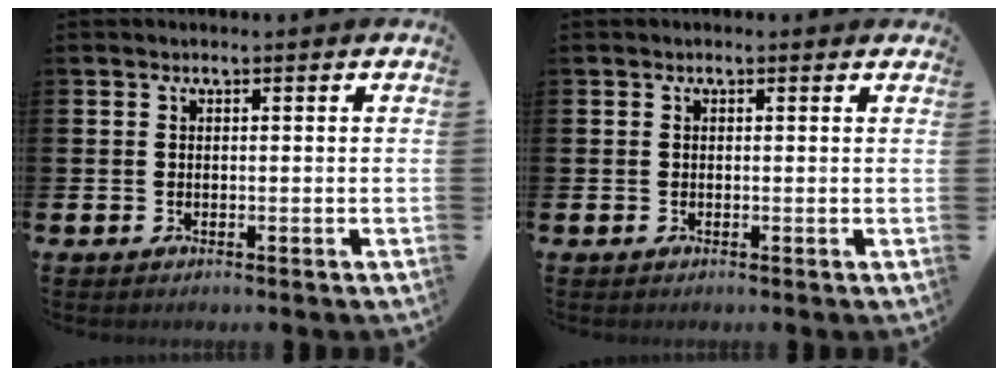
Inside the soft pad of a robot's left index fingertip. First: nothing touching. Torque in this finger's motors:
{"motor_torque": [0.71, -1.42, 0.43, 0.06]}